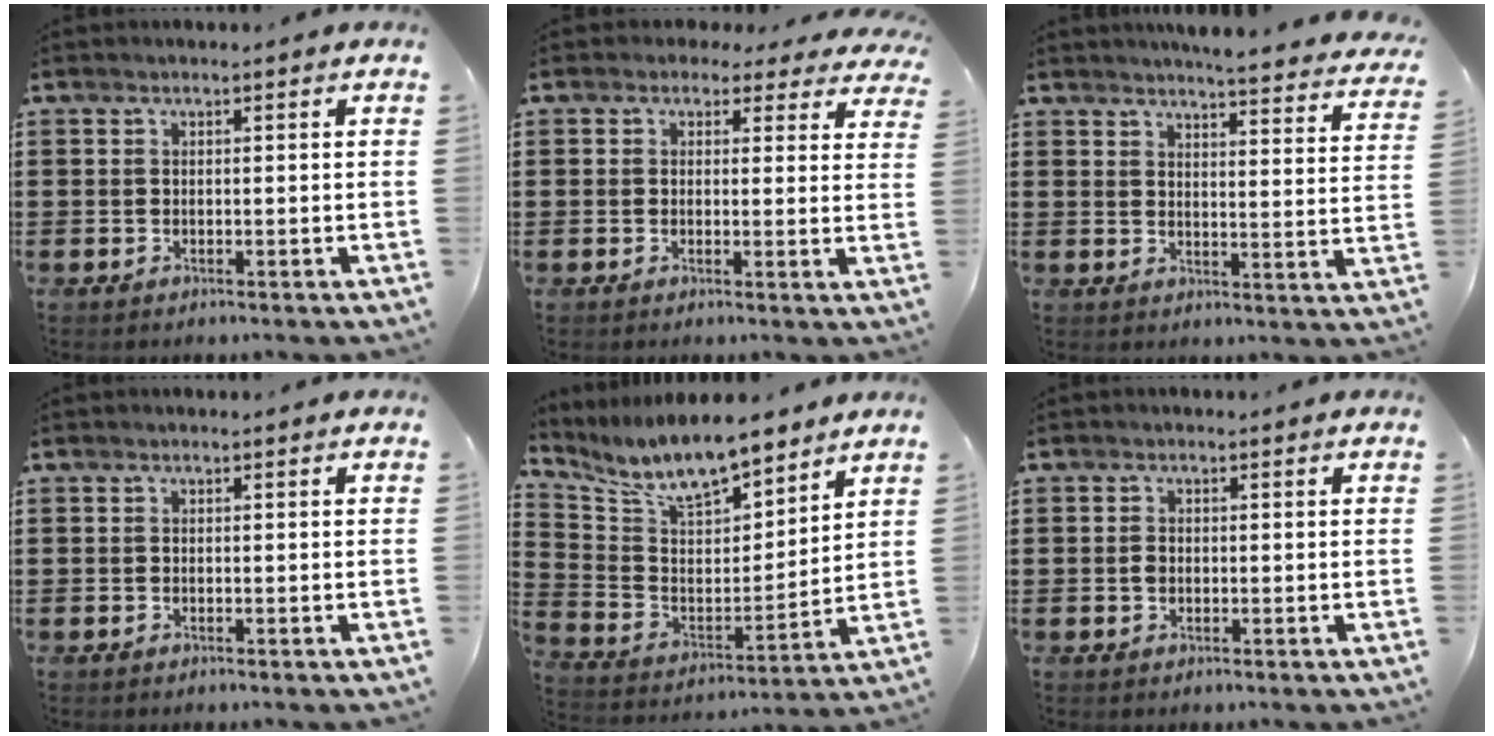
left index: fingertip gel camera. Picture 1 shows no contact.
{"total": 2.1, "force": [1.5, 1.3, 0.7], "torque": [-0.016, 0.002, 0.025]}
{"total": 4.6, "force": [4.5, -0.2, 1.3], "torque": [-0.027, -0.033, 0.073]}
{"total": 0.0}
{"total": 9.5, "force": [8.4, 2.4, 3.7], "torque": [-0.109, -0.041, 0.149]}
{"total": 1.3, "force": [-0.2, 1.0, 0.8], "torque": [-0.018, 0.006, -0.004]}